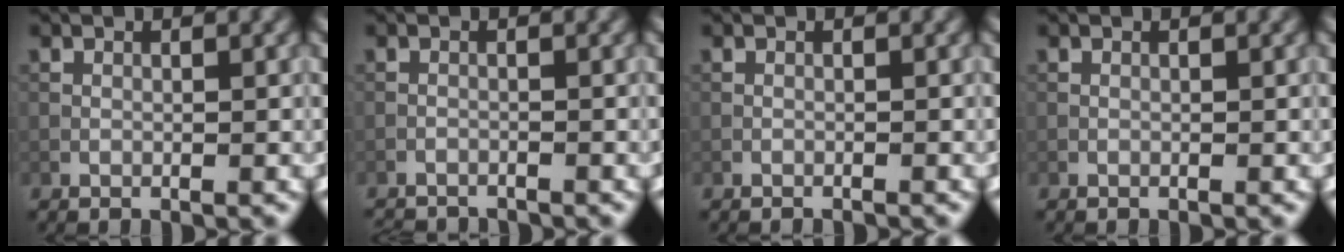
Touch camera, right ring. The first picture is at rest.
{"total": 3.6, "force": [-3.5, 0.3, 0.5], "torque": [-0.016, -0.013, -0.057]}
{"total": 1.2, "force": [-1.2, 0.1, 0.3], "torque": [0.001, 0.003, -0.017]}
{"total": 0.0}